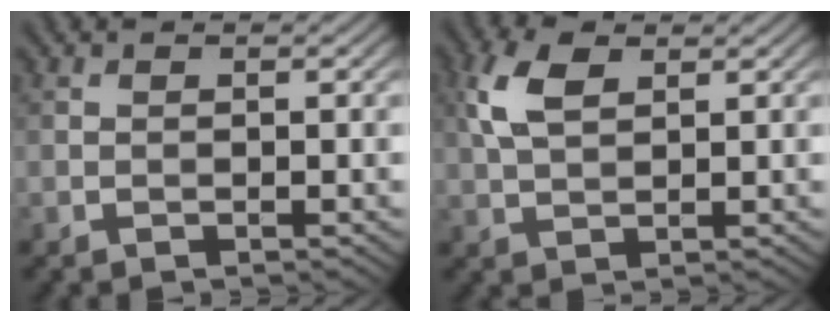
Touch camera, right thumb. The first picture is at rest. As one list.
[{"total": 5.4, "force": [2.1, 2.7, 4.1], "torque": [-0.105, 0.010, 0.041]}]